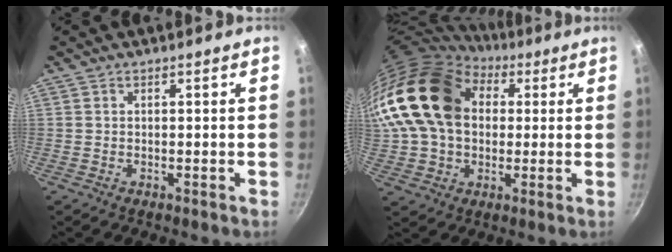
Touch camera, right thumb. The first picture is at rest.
{"total": 22.1, "force": [4.7, 16.2, 14.3], "torque": [-0.251, 0.035, 0.078]}